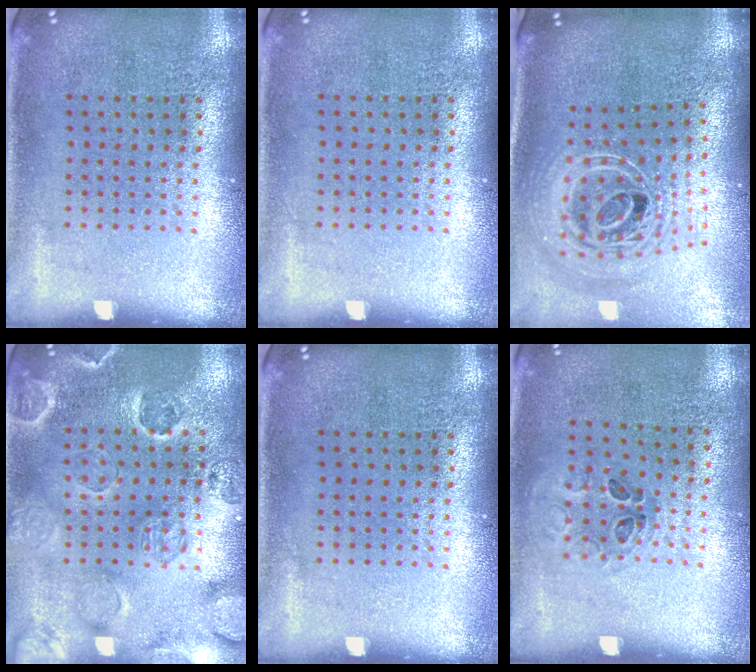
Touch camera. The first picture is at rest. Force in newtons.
{"total": 0.0}
{"total": 2.7, "press": 1.8, "slide": 2.0}
{"total": 2.5, "press": 2.3, "slide": 1.0}
{"total": 0.0}
{"total": 1.0, "press": 0.7, "slide": 0.6}